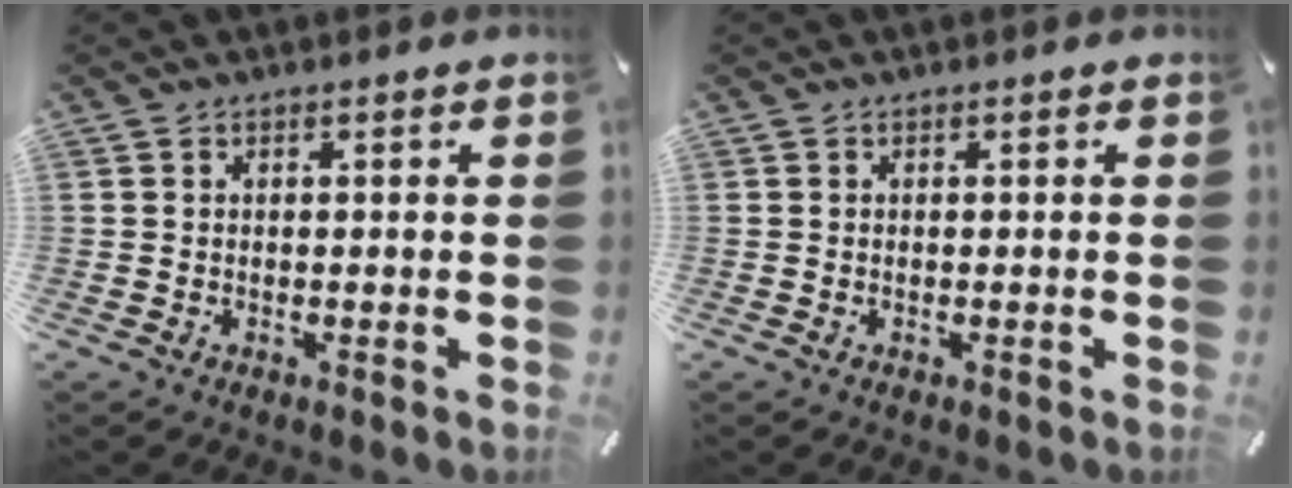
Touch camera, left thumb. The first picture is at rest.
{"total": 0.0}